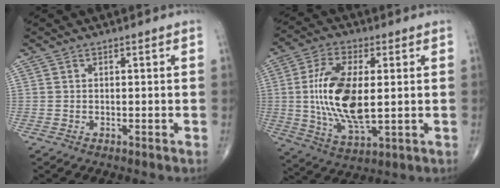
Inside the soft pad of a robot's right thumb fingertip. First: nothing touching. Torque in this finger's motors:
{"motor_torque": [2.51, 2.49, 1.79, -0.36, 0.23]}